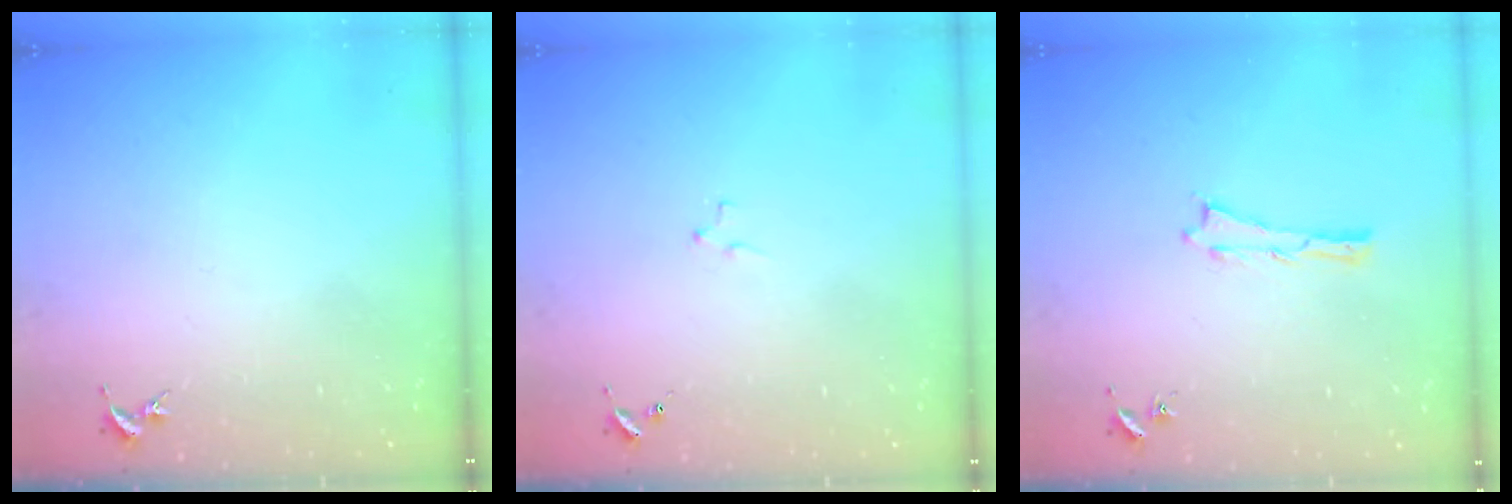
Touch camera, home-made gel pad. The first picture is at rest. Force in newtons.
{"total": 2.1, "press": 2.1, "slide": 0.2}
{"total": 0.0}